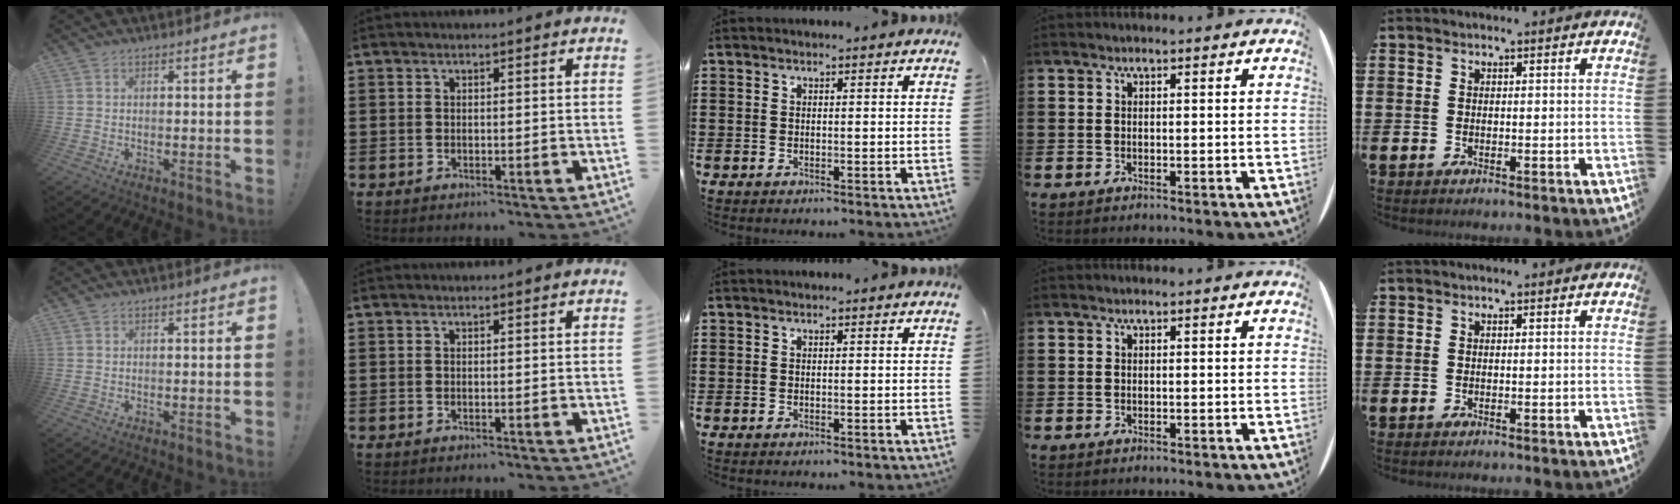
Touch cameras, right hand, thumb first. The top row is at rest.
{}